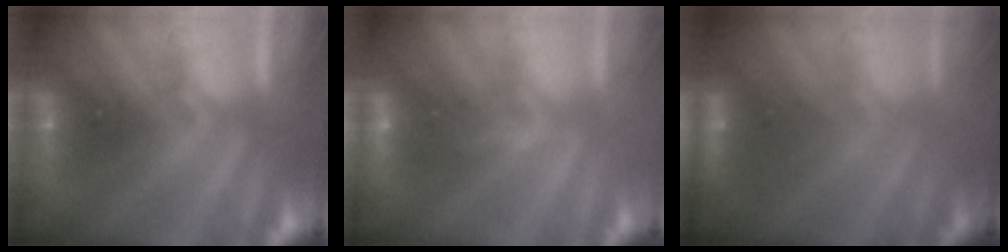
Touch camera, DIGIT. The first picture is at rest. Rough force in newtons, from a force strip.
{"total": 4.8}
{"total": 2.8}